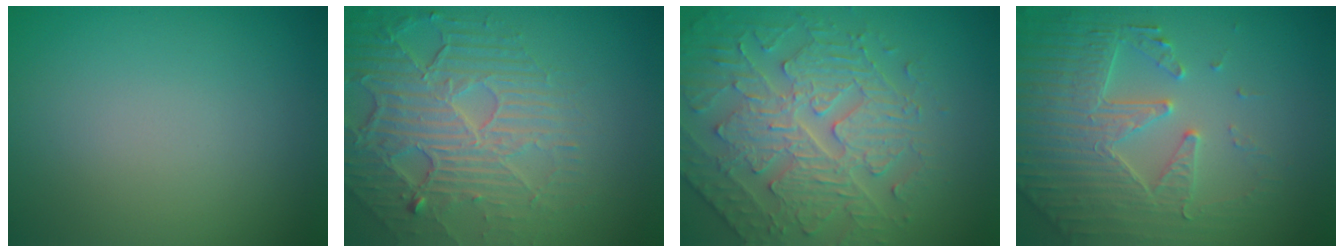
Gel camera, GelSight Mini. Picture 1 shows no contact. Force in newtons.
{"total": 6.9, "press": 5.0, "slide": 4.7}
{"total": 4.6, "press": 4.6, "slide": 0.1}
{"total": 4.9, "press": 4.7, "slide": 1.5}